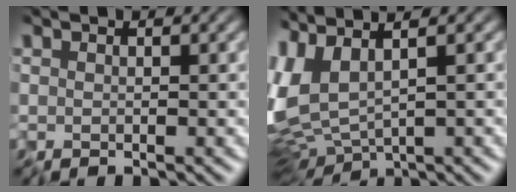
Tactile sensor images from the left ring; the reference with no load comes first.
{"total": 6.2, "force": [0.8, 2.2, 5.7], "torque": [-0.137, -0.007, 0.024]}